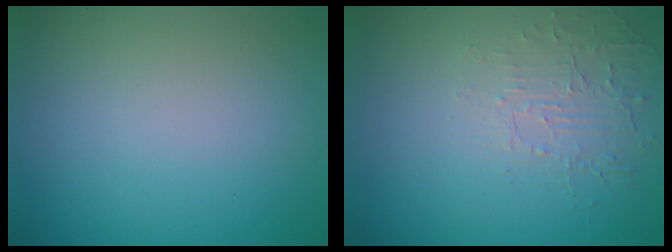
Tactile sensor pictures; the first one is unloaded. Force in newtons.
{"total": 1.9, "press": 0.8, "slide": 1.7}